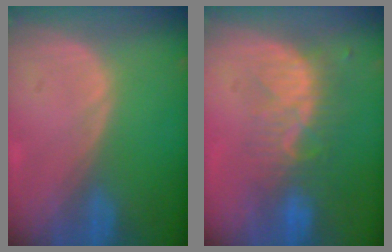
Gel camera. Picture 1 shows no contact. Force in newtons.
{"total": 8.1, "press": 7.3, "slide": 3.6}